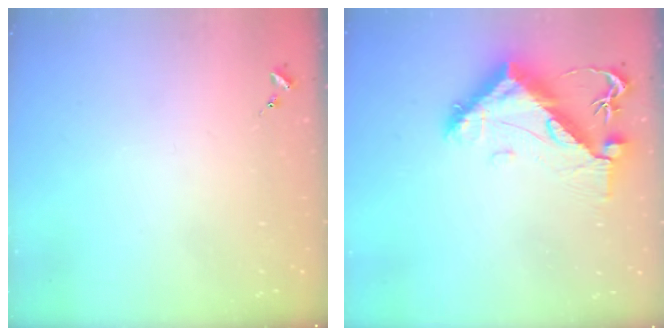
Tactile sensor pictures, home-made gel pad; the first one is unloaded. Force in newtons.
{"total": 11.0, "press": 10.9, "slide": 1.0}